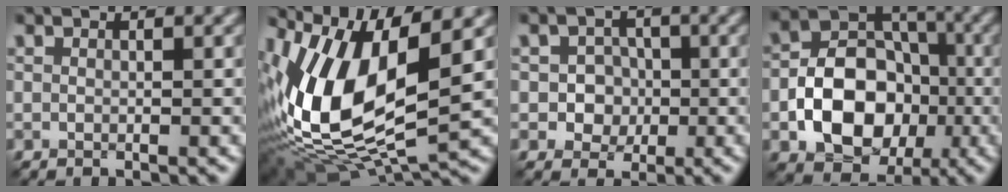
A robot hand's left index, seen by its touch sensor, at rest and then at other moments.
{"total": 13.9, "force": [1.9, 6.5, 12.1], "torque": [-0.249, -0.010, 0.029]}
{"total": 3.2, "force": [-0.7, 2.8, 1.3], "torque": [-0.001, 0.000, -0.028]}
{"total": 9.4, "force": [-2.6, 6.8, 5.9], "torque": [-0.098, -0.001, -0.048]}